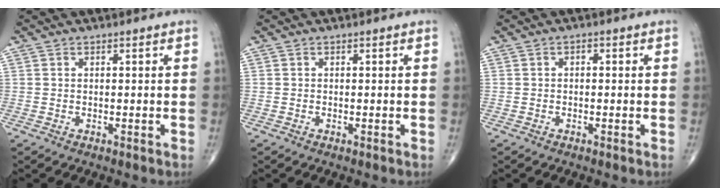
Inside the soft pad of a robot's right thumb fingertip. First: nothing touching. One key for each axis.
{"total": 0.0}
{"total": 0.8, "fx": 0.0, "fy": 0.5, "fz": 0.6, "tx": -0.002, "ty": 0.003, "tz": -0.005}